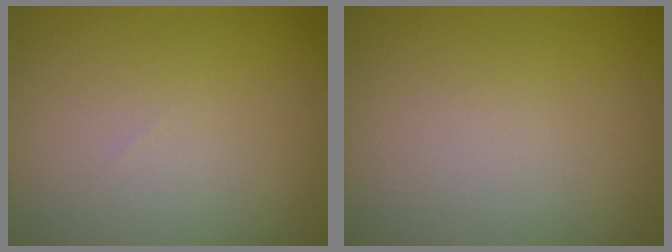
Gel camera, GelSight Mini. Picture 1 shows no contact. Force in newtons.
{"total": 0.0}